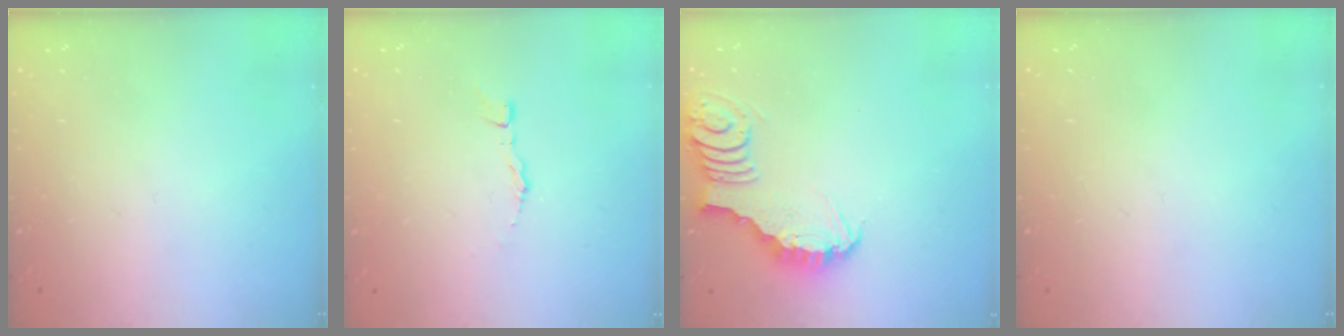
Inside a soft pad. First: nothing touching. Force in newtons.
{"total": 3.8, "press": 3.8, "slide": 0.3}
{"total": 3.6, "press": 3.6, "slide": 0.4}
{"total": 0.0}